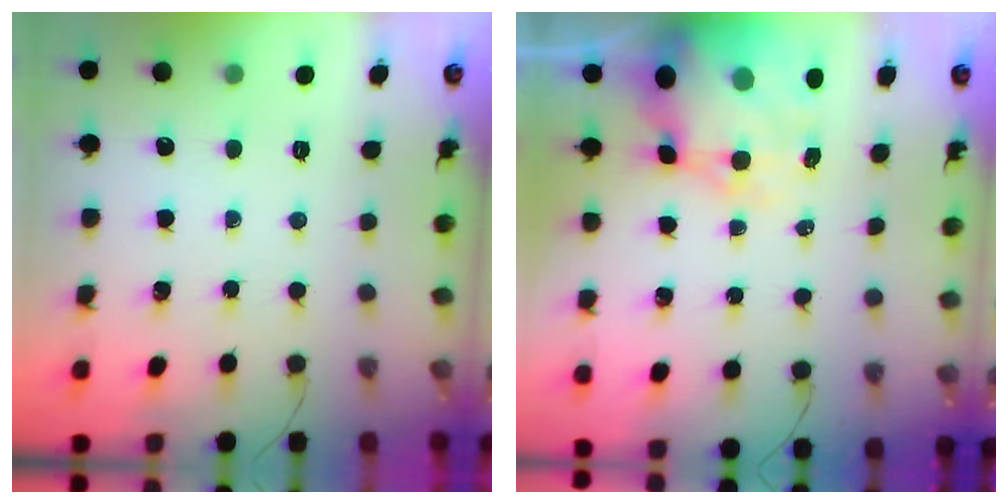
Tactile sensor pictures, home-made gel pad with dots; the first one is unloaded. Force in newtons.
{"total": 12.0, "press": 11.6, "slide": 3.0}